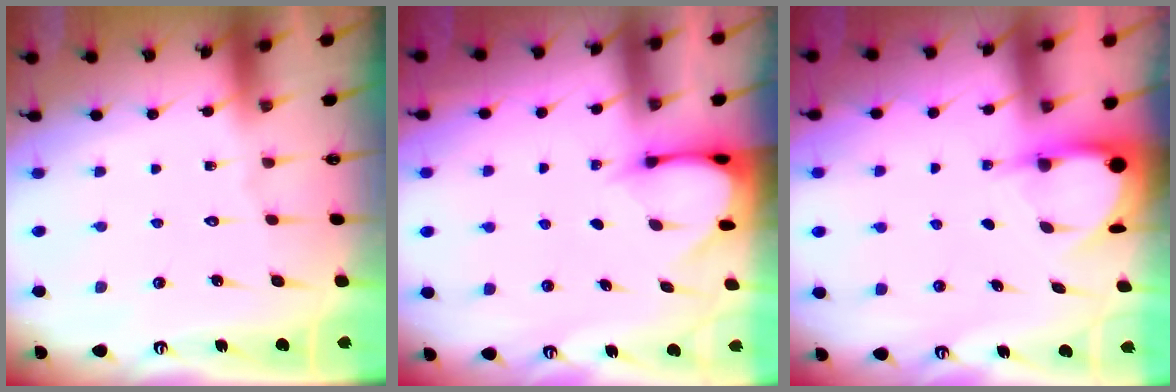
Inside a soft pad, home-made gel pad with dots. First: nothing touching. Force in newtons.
{"total": 3.0, "press": 3.0, "slide": 0.2}
{"total": 3.9, "press": 3.9, "slide": 0.6}